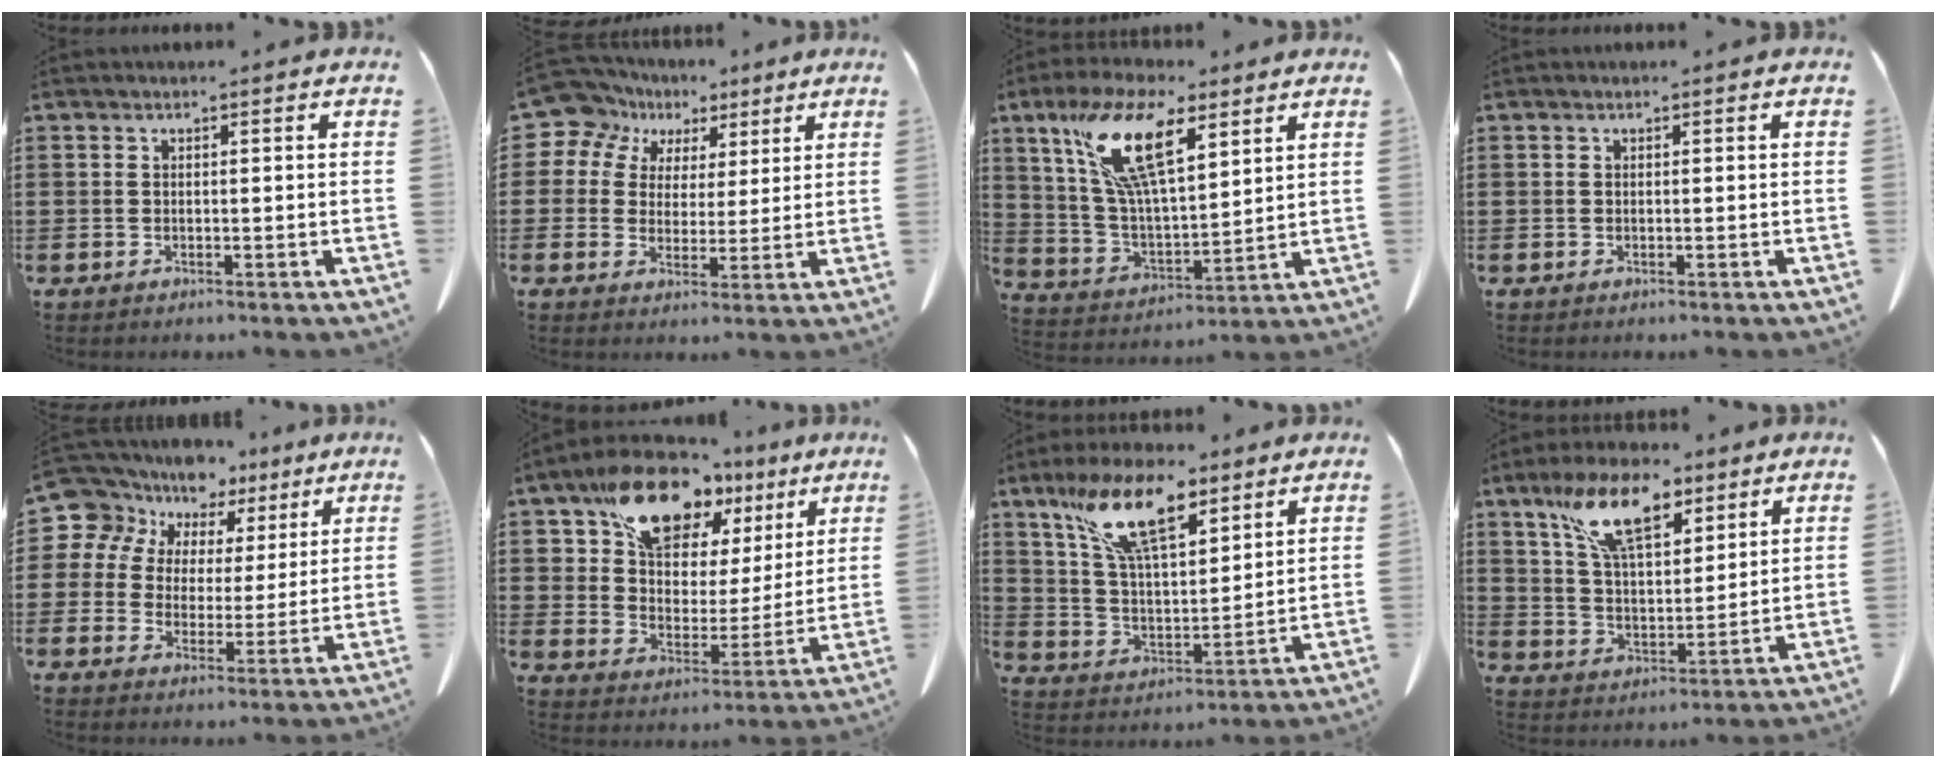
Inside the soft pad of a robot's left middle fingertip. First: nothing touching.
{"total": 8.6, "force": [5.7, 6.2, 1.7], "torque": [-0.078, -0.020, 0.108]}
{"total": 14.3, "force": [7.8, 5.2, 10.8], "torque": [-0.235, -0.008, 0.138]}
{"total": 0.0}
{"total": 8.9, "force": [6.3, 6.2, 1.4], "torque": [-0.077, -0.034, 0.116]}
{"total": 14.3, "force": [11.1, 6.7, 6.1], "torque": [-0.146, -0.049, 0.204]}
{"total": 13.4, "force": [8.7, 4.8, 9.0], "torque": [-0.201, -0.014, 0.158]}
{"total": 11.9, "force": [7.7, 4.7, 7.7], "torque": [-0.160, -0.009, 0.142]}